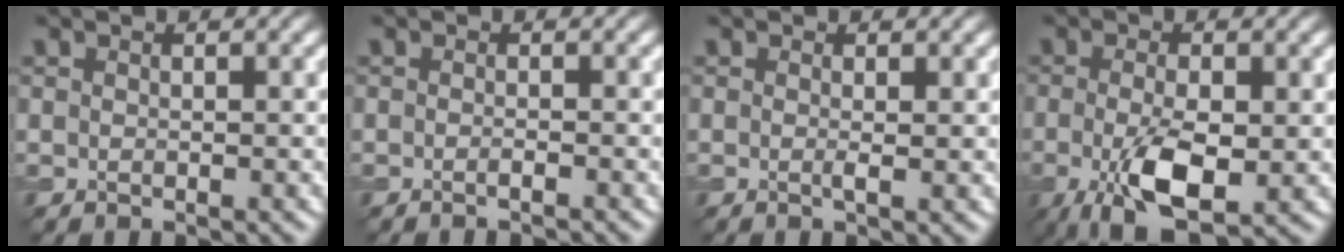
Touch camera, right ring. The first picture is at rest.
{"total": 1.0, "force": [-0.6, 0.2, 0.8], "torque": [-0.007, -0.002, -0.014]}
{"total": 1.0, "force": [0.0, 0.1, 1.0], "torque": [-0.019, -0.003, -0.002]}
{"total": 6.5, "force": [-1.7, 2.4, 5.8], "torque": [-0.122, -0.014, -0.028]}